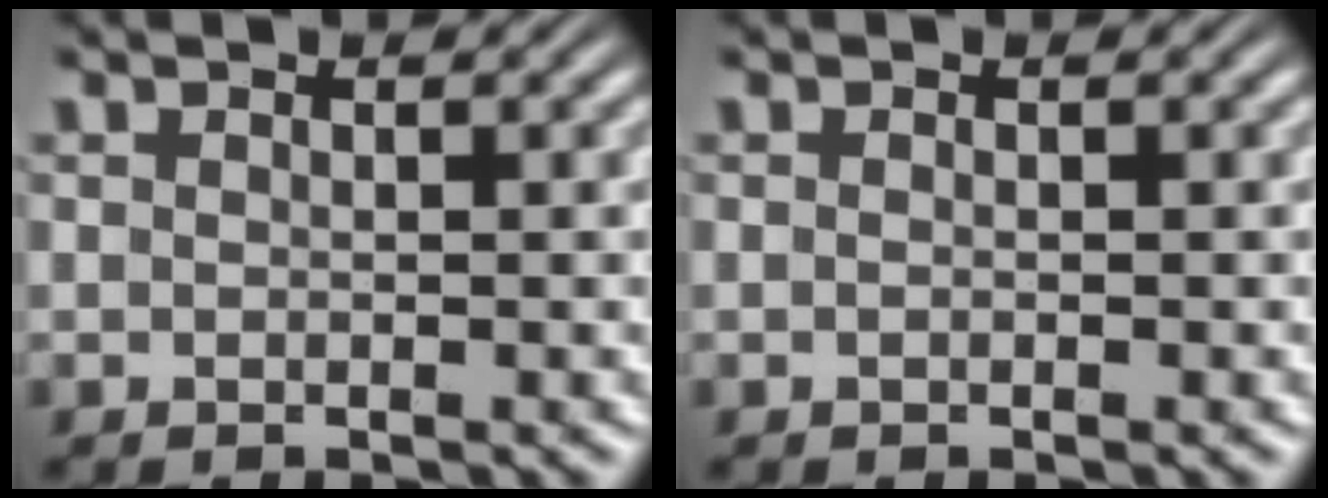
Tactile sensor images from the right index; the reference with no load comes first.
{"total": 0.0}